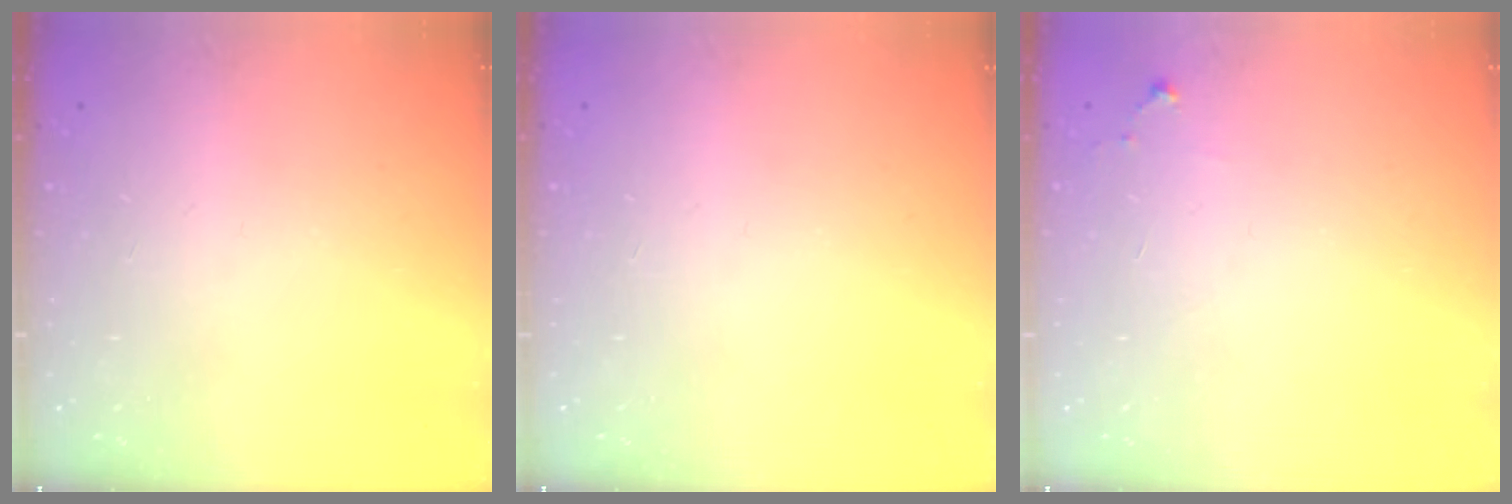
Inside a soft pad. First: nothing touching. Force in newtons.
{"total": 0.0}
{"total": 4.9, "press": 4.9, "slide": 0.7}